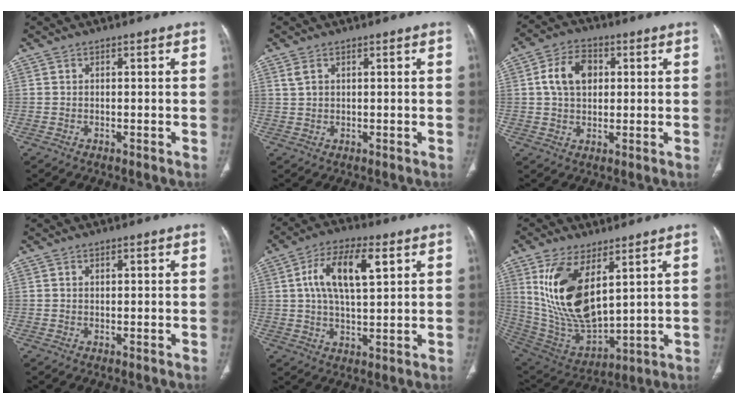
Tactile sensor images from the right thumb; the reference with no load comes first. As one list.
[{"total": 1.9, "force": [1.0, 1.1, 1.2], "torque": [-0.030, 0.005, 0.030]}, {"total": 8.7, "force": [1.8, 6.0, 5.9], "torque": [-0.093, 0.009, 0.028]}, {"total": 0.8, "force": [0.4, 0.4, 0.6], "torque": [-0.010, 0.000, 0.007]}, {"total": 12.3, "force": [3.9, 5.3, 10.4], "torque": [-0.186, 0.004, 0.067]}, {"total": 18.2, "force": [6.7, 8.5, 14.6], "torque": [-0.271, -0.029, 0.152]}]